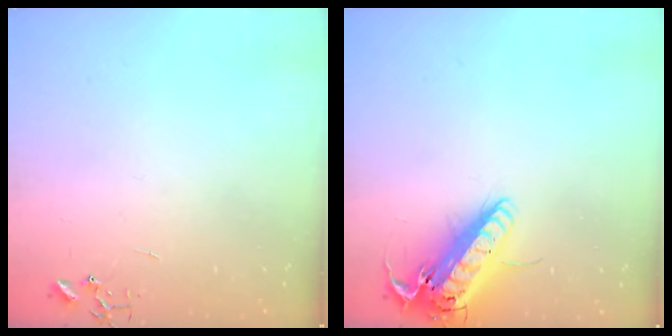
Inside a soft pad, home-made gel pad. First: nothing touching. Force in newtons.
{"total": 17.8, "press": 17.5, "slide": 3.3}